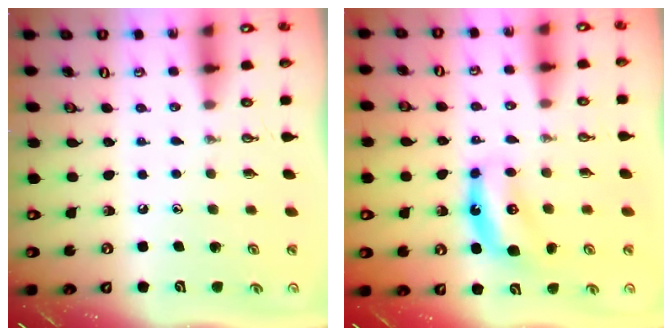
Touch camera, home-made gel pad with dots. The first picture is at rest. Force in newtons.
{"total": 7.5, "press": 7.5, "slide": 0.3}